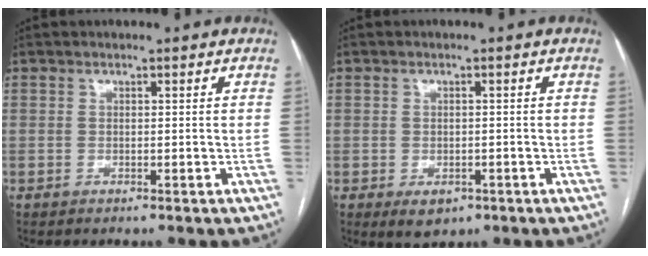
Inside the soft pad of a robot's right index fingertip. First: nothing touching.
{"total": 3.2, "force": [-1.5, 2.2, 1.7], "torque": [-0.020, -0.002, -0.011]}